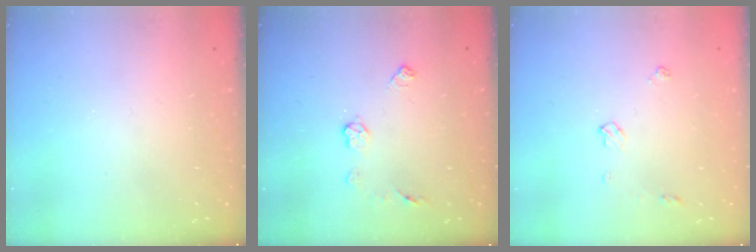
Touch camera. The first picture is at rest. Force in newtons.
{"total": 6.3, "press": 6.3, "slide": 0.3}
{"total": 4.7, "press": 4.7, "slide": 0.7}